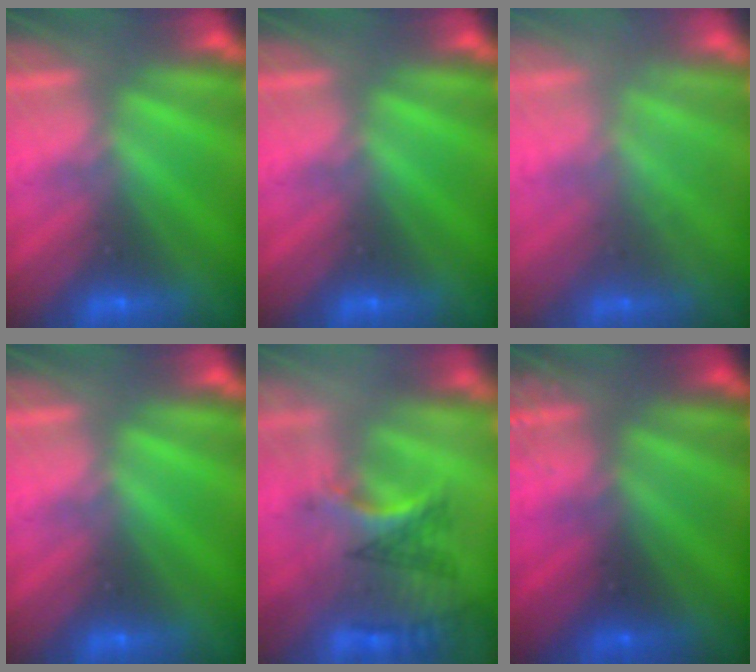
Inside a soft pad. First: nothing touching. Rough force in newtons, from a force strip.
{"total": 0.0}
{"total": 2.2}
{"total": 0.0}
{"total": 2.9}
{"total": 3.3}